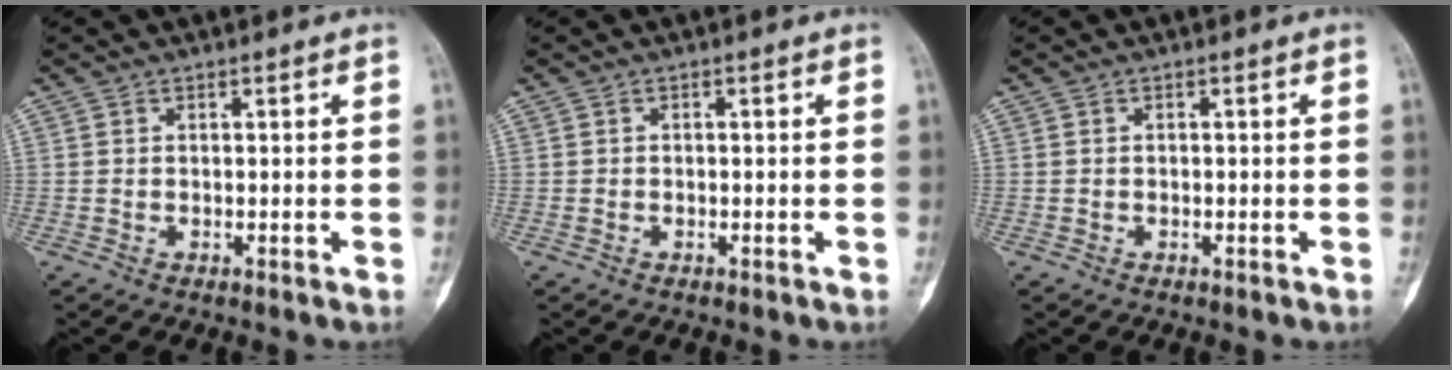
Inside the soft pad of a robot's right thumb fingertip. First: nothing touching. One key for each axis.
{"total": 0.0}
{"total": 0.0}